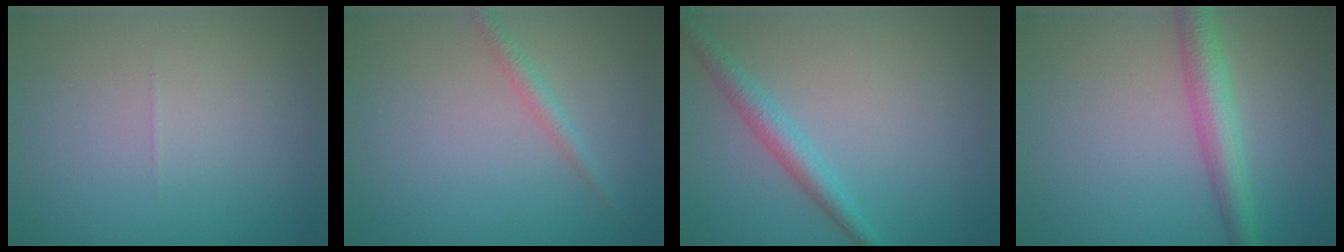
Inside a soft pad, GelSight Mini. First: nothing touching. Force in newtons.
{"total": 1.4, "press": 1.4, "slide": 0.0}
{"total": 2.7, "press": 2.7, "slide": 0.0}
{"total": 3.9, "press": 3.9, "slide": 0.0}